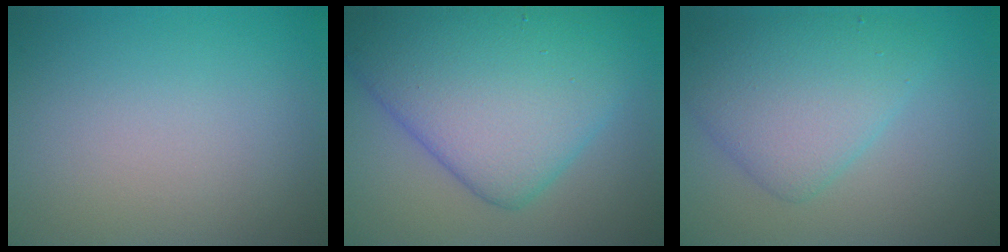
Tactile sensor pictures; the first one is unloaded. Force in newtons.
{"total": 10.7, "press": 10.7, "slide": 0.2}
{"total": 5.4, "press": 5.4, "slide": 0.2}